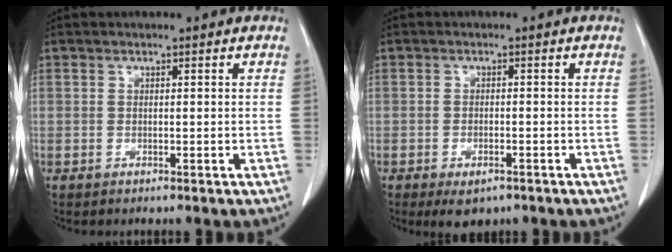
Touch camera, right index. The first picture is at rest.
{"total": 3.8, "force": [-2.4, 1.7, 2.4], "torque": [-0.036, -0.004, -0.027]}